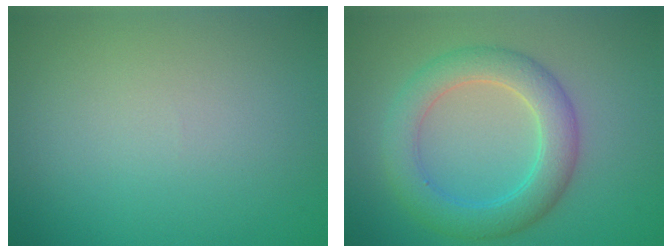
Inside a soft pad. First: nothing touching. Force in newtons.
{"total": 4.9, "press": 4.9, "slide": 0.1}